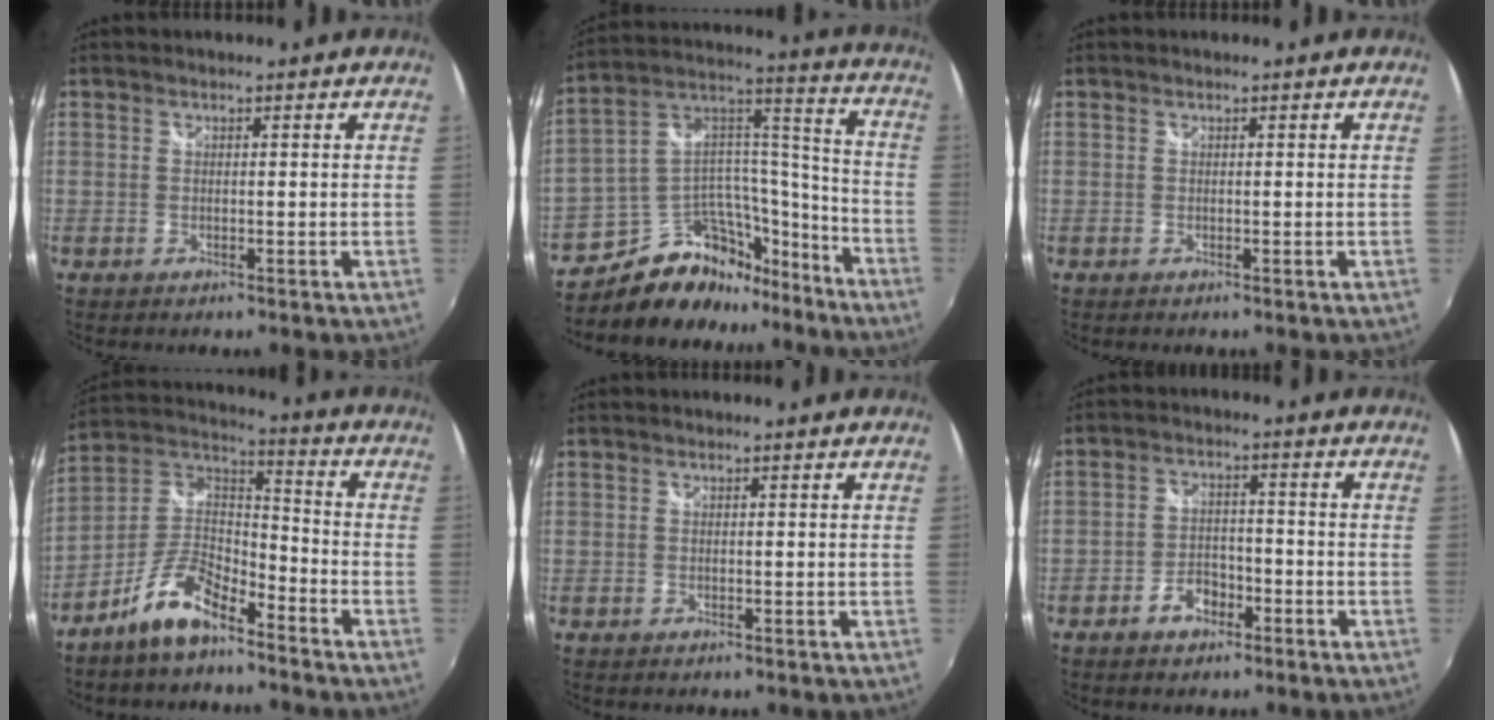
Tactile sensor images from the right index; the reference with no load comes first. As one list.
[{"total": 16.9, "force": [-12.9, 9.5, 5.4], "torque": [-0.099, 0.085, -0.199]}, {"total": 0.0}, {"total": 11.3, "force": [-7.6, 4.2, 7.3], "torque": [-0.165, 0.022, -0.145]}, {"total": 0.0}, {"total": 5.0, "force": [-3.1, 3.0, 2.4], "torque": [-0.055, 0.008, -0.049]}]